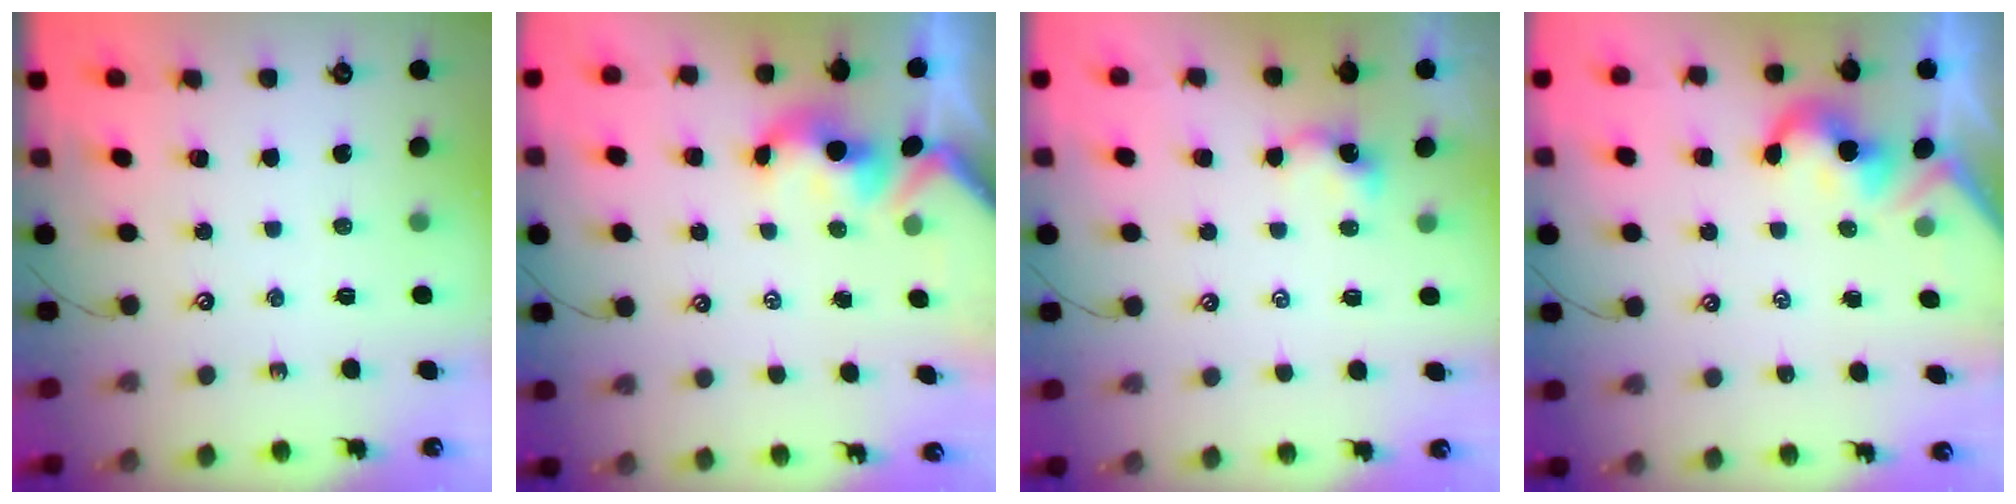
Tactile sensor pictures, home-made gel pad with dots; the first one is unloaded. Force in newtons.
{"total": 1.7, "press": 1.5, "slide": 0.7}
{"total": 3.0, "press": 3.0, "slide": 0.1}
{"total": 2.1, "press": 2.1, "slide": 0.4}